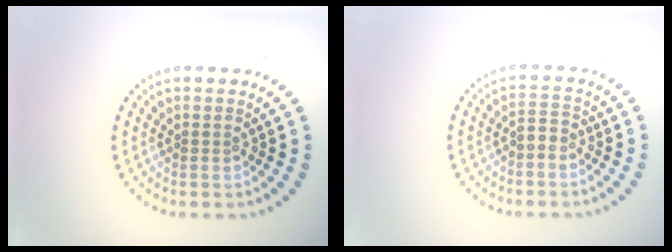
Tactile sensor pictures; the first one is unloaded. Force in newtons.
{"total": 1.5, "press": 1.2, "slide": 0.9}